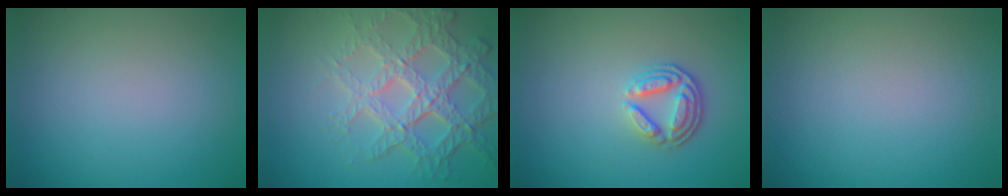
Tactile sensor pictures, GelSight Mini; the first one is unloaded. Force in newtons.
{"total": 6.8, "press": 5.1, "slide": 4.5}
{"total": 3.4, "press": 2.7, "slide": 2.0}
{"total": 0.0}